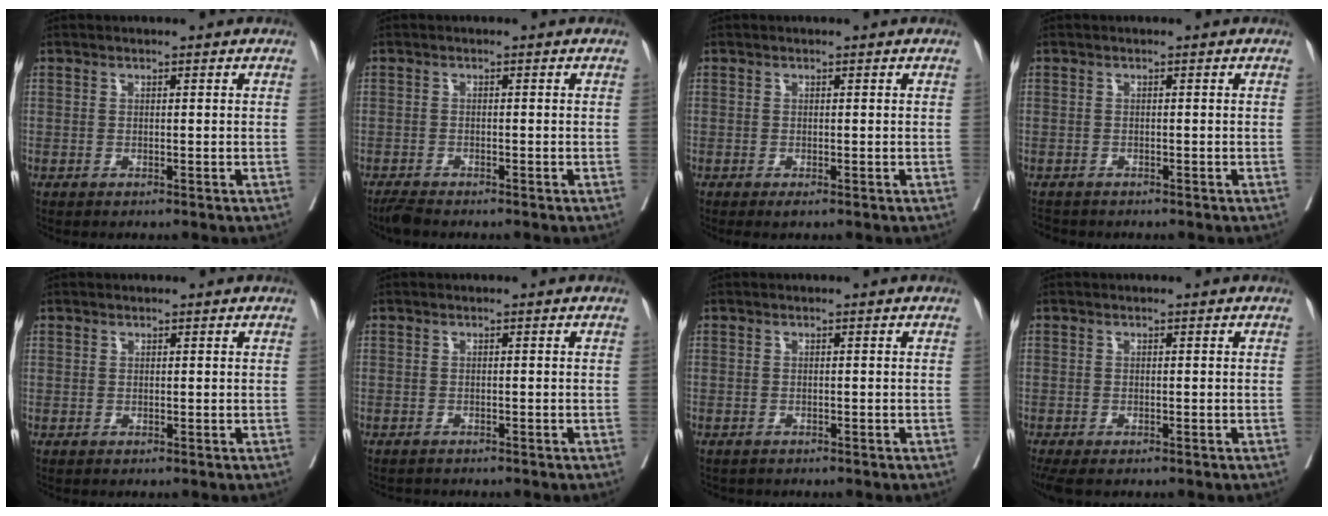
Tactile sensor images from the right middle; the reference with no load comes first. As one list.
[{"total": 1.9, "force": [-1.8, 0.1, 0.6], "torque": [-0.015, -0.007, -0.033]}, {"total": 0.7, "force": [-0.5, 0.0, 0.6], "torque": [-0.010, -0.005, -0.006]}, {"total": 2.0, "force": [-1.9, 0.7, 0.2], "torque": [-0.011, -0.008, -0.031]}, {"total": 0.8, "force": [0.4, 0.6, 0.0], "torque": [0.008, 0.002, 0.006]}, {"total": 1.5, "force": [-1.5, 0.4, 0.1], "torque": [-0.013, -0.007, -0.023]}, {"total": 1.1, "force": [-0.9, 0.5, 0.1], "torque": [-0.018, -0.003, -0.016]}, {"total": 3.7, "force": [-2.8, 1.2, 2.1], "torque": [-0.034, -0.014, -0.045]}]